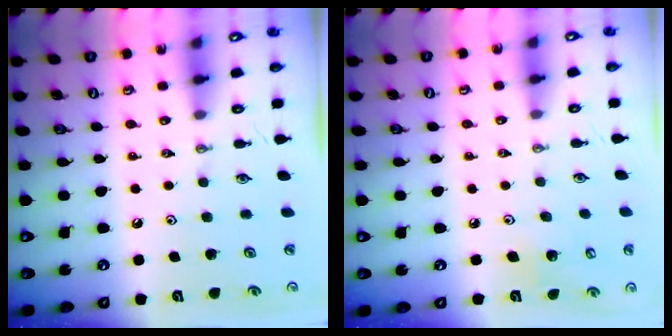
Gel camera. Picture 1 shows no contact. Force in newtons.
{"total": 4.8, "press": 4.6, "slide": 1.3}